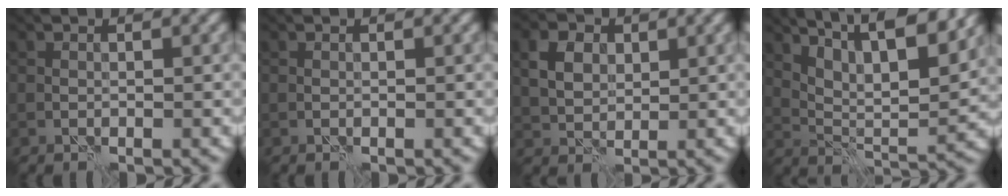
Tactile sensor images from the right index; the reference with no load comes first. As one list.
[{"total": 0.0}, {"total": 3.6, "force": [1.0, 2.7, 2.1], "torque": [-0.044, 0.002, 0.018]}, {"total": 11.2, "force": [7.6, 3.1, 7.6], "torque": [-0.121, 0.011, 0.100]}]